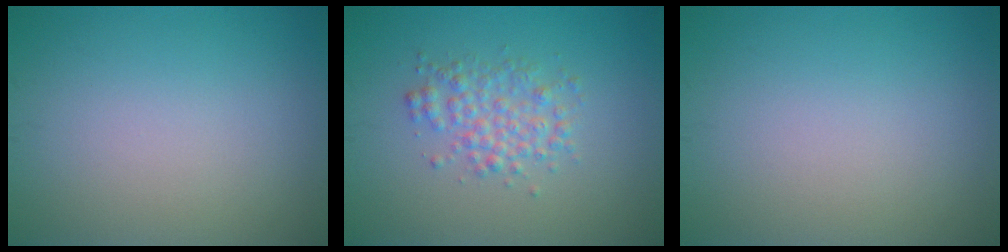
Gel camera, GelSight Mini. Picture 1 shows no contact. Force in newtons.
{"total": 2.7, "press": 2.7, "slide": 0.0}
{"total": 0.0}